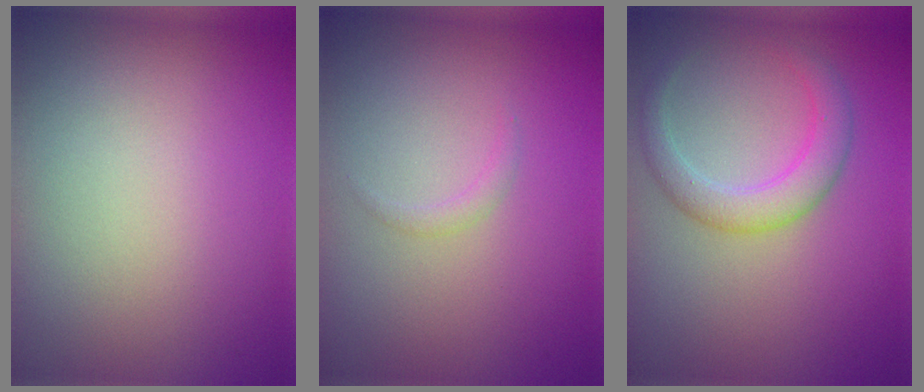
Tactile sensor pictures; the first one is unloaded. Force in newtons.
{"total": 0.7, "press": 0.7, "slide": 0.1}
{"total": 3.3, "press": 3.3, "slide": 0.2}